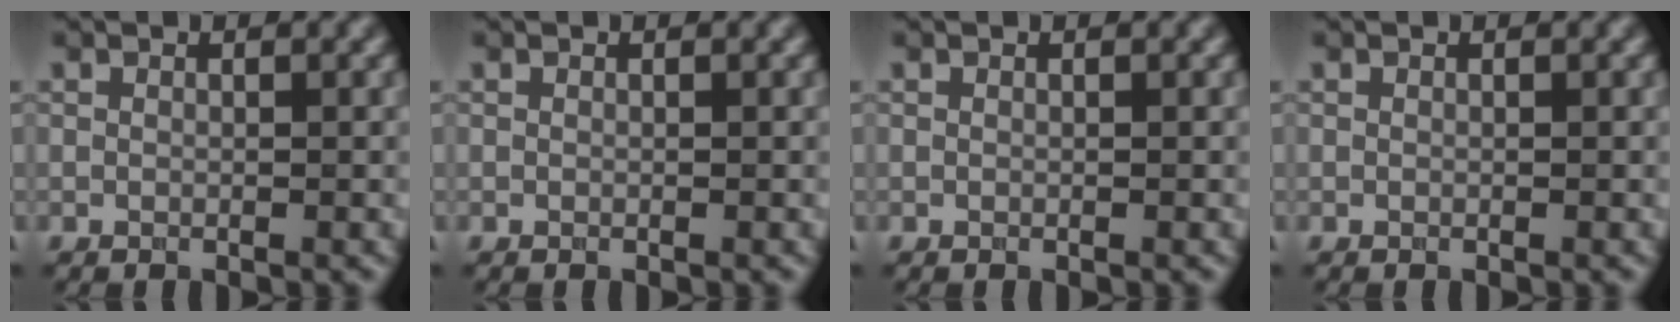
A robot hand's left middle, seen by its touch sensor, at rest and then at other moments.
{"total": 0.0}
{"total": 0.0}
{"total": 0.0}